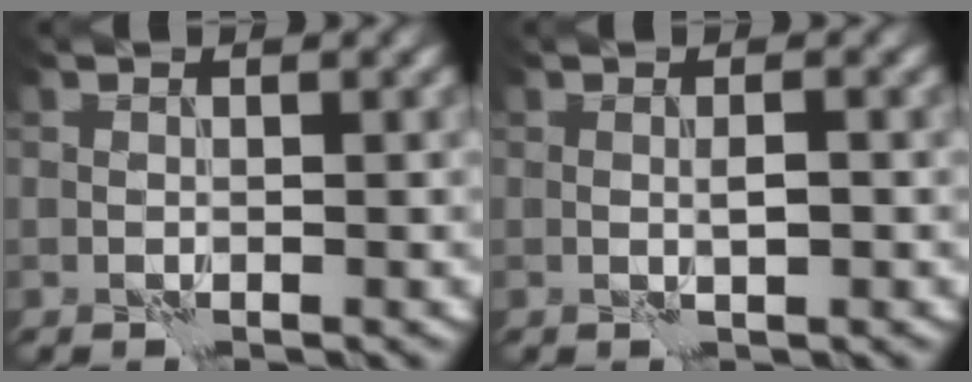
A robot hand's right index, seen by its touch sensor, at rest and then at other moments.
{"total": 1.0, "force": [0.1, 0.1, 1.0], "torque": [-0.020, 0.002, 0.003]}